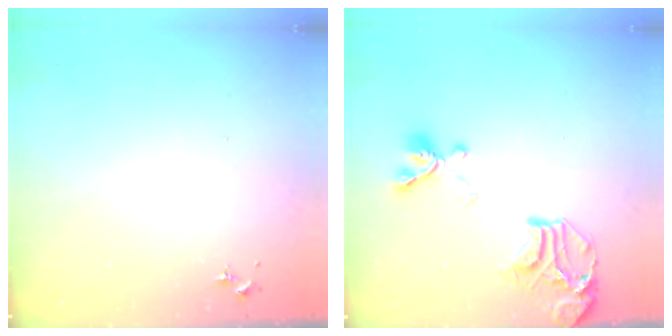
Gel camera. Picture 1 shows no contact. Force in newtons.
{"total": 19.6, "press": 19.5, "slide": 2.1}